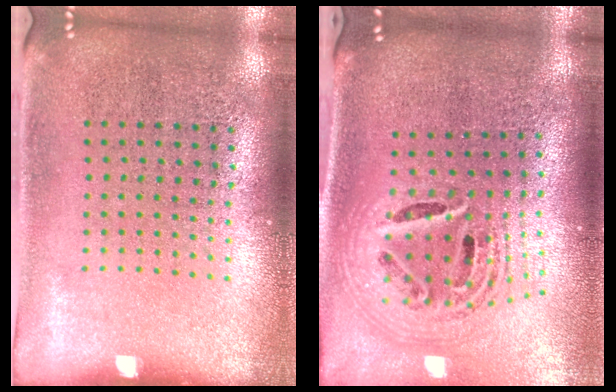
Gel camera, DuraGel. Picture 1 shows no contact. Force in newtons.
{"total": 2.5, "press": 1.8, "slide": 1.7}